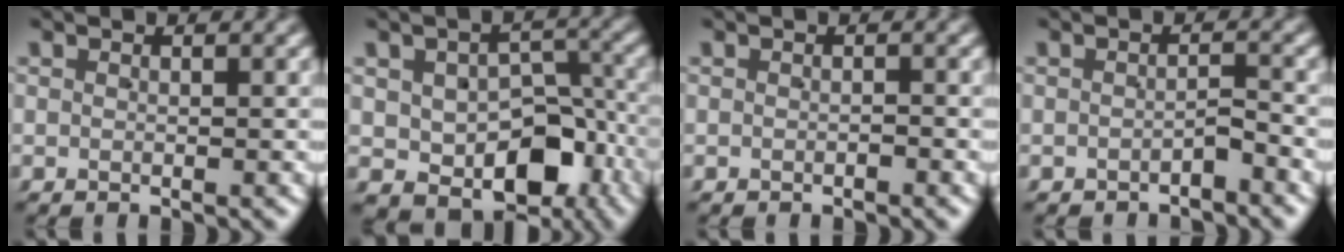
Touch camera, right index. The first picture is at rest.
{"total": 8.5, "force": [-3.1, 6.1, 5.1], "torque": [-0.077, -0.049, -0.024]}
{"total": 0.6, "force": [-0.6, 0.0, -0.1], "torque": [0.004, -0.002, -0.010]}
{"total": 1.8, "force": [-1.7, 0.5, 0.3], "torque": [0.006, -0.006, -0.024]}